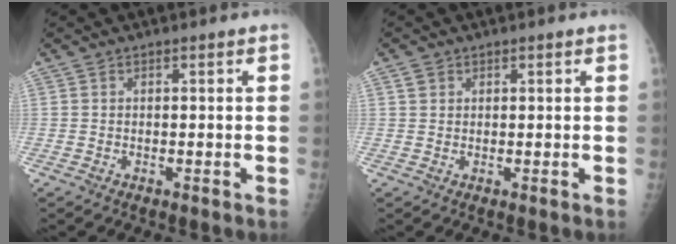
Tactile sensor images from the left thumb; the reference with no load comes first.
{"total": 1.4, "force": [0.7, 1.1, 0.4], "torque": [0.001, -0.002, 0.011]}